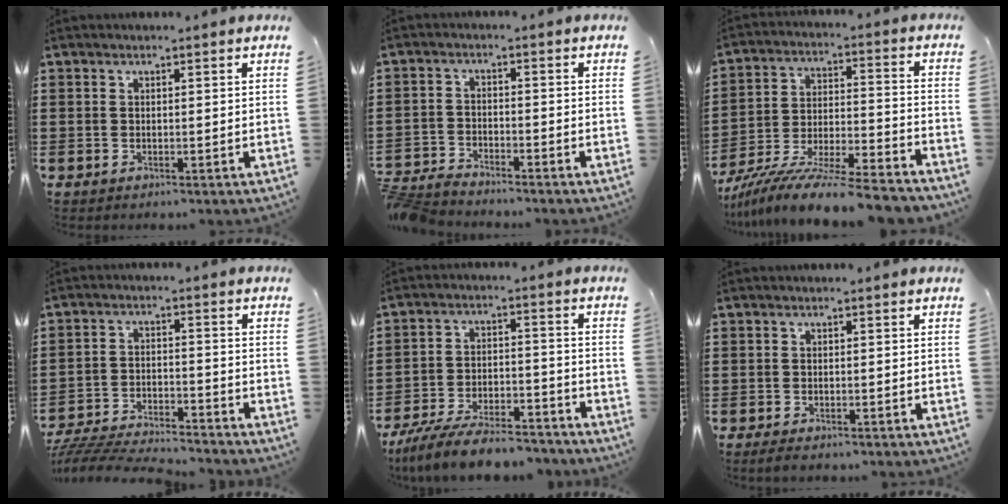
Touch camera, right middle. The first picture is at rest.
{"total": 3.5, "force": [-3.5, 0.3, 0.4], "torque": [-0.025, -0.001, -0.079]}
{"total": 11.2, "force": [-10.4, -0.1, 4.3], "torque": [-0.068, 0.015, -0.203]}
{"total": 6.0, "force": [-5.9, 0.5, 1.2], "torque": [-0.029, 0.003, -0.120]}
{"total": 9.0, "force": [-8.2, 1.3, 3.3], "torque": [-0.065, 0.015, -0.159]}
{"total": 1.0, "force": [-0.8, 0.3, 0.4], "torque": [-0.009, -0.003, -0.016]}